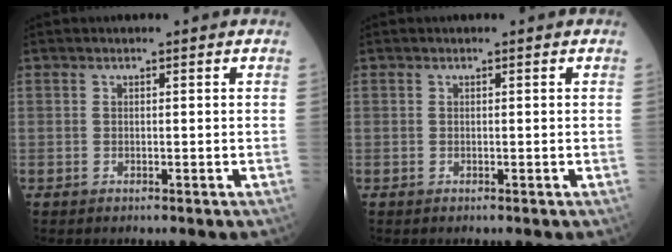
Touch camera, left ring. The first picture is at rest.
{"total": 0.0}